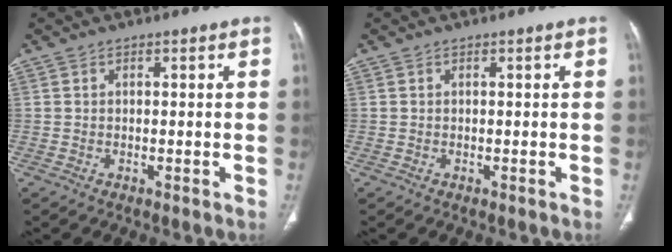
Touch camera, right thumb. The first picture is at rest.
{"total": 0.0}